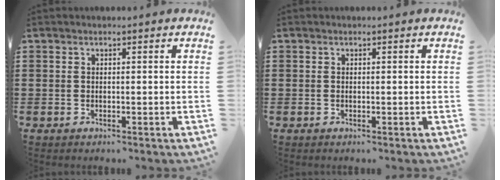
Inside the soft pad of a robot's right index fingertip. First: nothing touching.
{"total": 0.0}